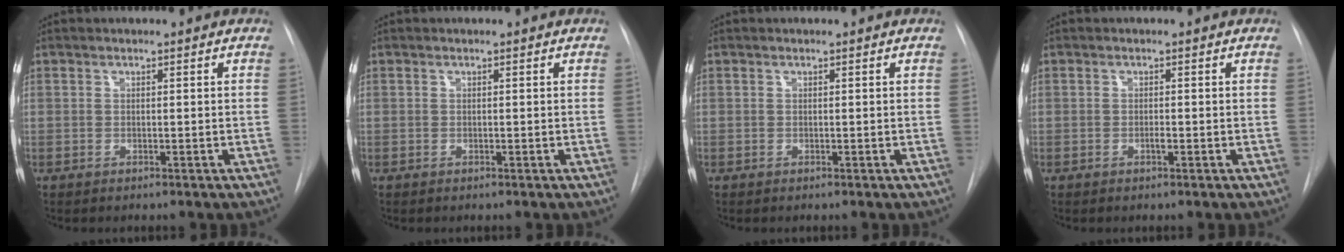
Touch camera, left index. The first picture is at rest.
{"total": 0.0}
{"total": 0.0}
{"total": 1.0, "force": [-0.9, 0.0, 0.3], "torque": [-0.003, -0.005, -0.017]}